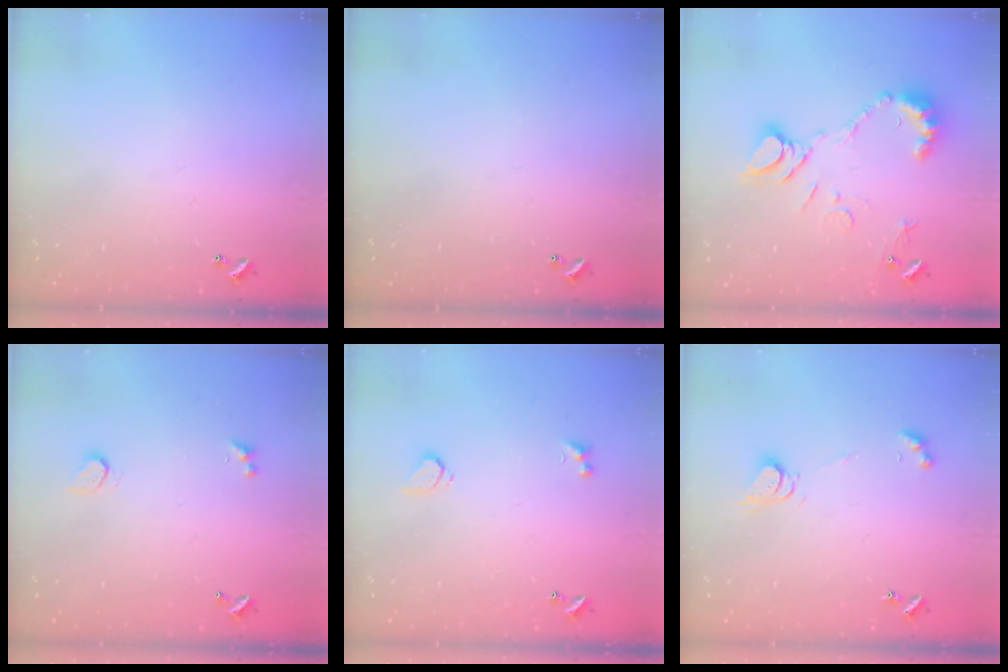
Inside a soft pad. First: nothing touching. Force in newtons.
{"total": 0.0}
{"total": 11.1, "press": 11.0, "slide": 1.3}
{"total": 0.9, "press": 0.8, "slide": 0.4}
{"total": 2.1, "press": 1.8, "slide": 1.2}
{"total": 4.0, "press": 4.0, "slide": 0.2}